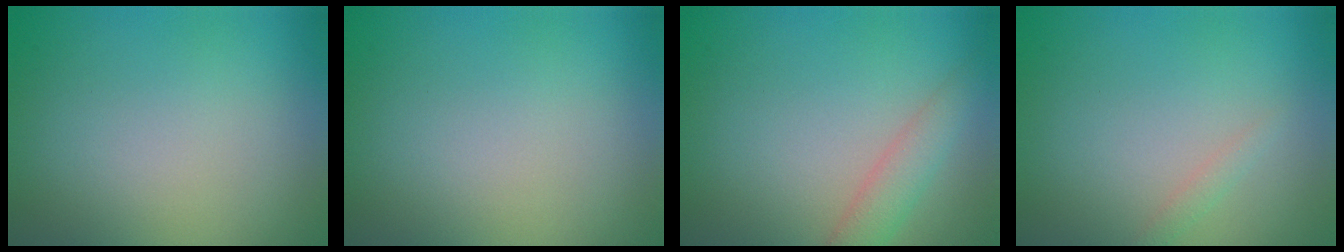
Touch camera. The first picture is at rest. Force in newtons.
{"total": 0.0}
{"total": 2.5, "press": 2.5, "slide": 0.1}
{"total": 0.8, "press": 0.8, "slide": 0.0}